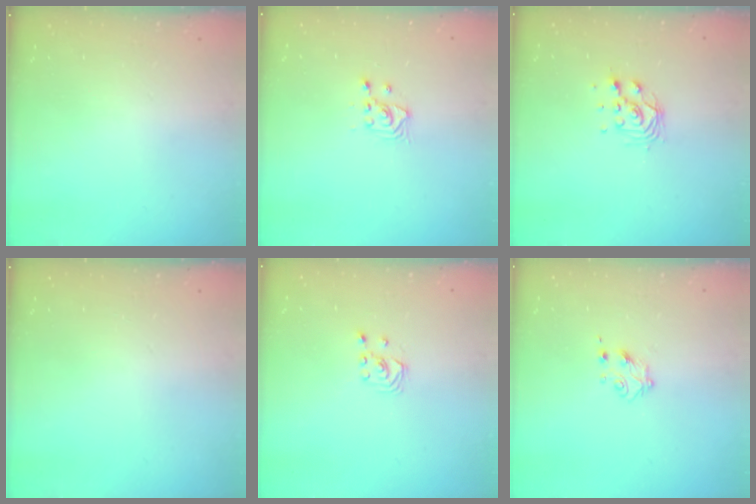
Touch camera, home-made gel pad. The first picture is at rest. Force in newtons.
{"total": 3.4, "press": 3.4, "slide": 0.4}
{"total": 7.4, "press": 7.4, "slide": 0.8}
{"total": 0.0}
{"total": 1.9, "press": 1.9, "slide": 0.2}
{"total": 4.6, "press": 4.5, "slide": 0.6}